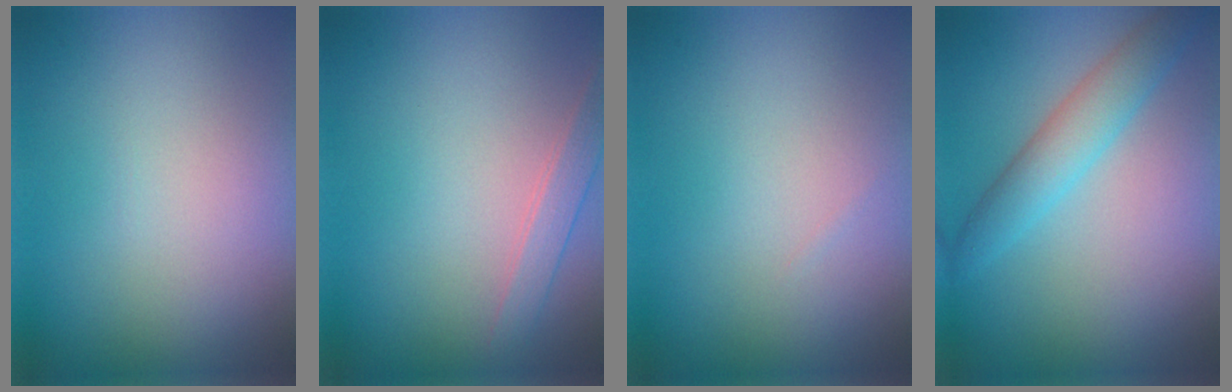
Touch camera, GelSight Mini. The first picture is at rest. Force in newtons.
{"total": 1.8, "press": 1.8, "slide": 0.1}
{"total": 0.0}
{"total": 3.5, "press": 3.5, "slide": 0.0}